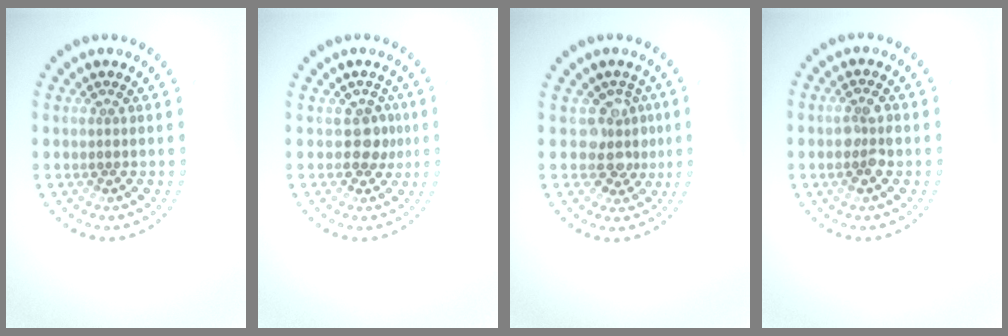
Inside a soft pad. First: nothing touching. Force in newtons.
{"total": 1.8, "press": 1.5, "slide": 1.0}
{"total": 3.1, "press": 2.3, "slide": 2.1}
{"total": 2.4, "press": 2.4, "slide": 0.3}